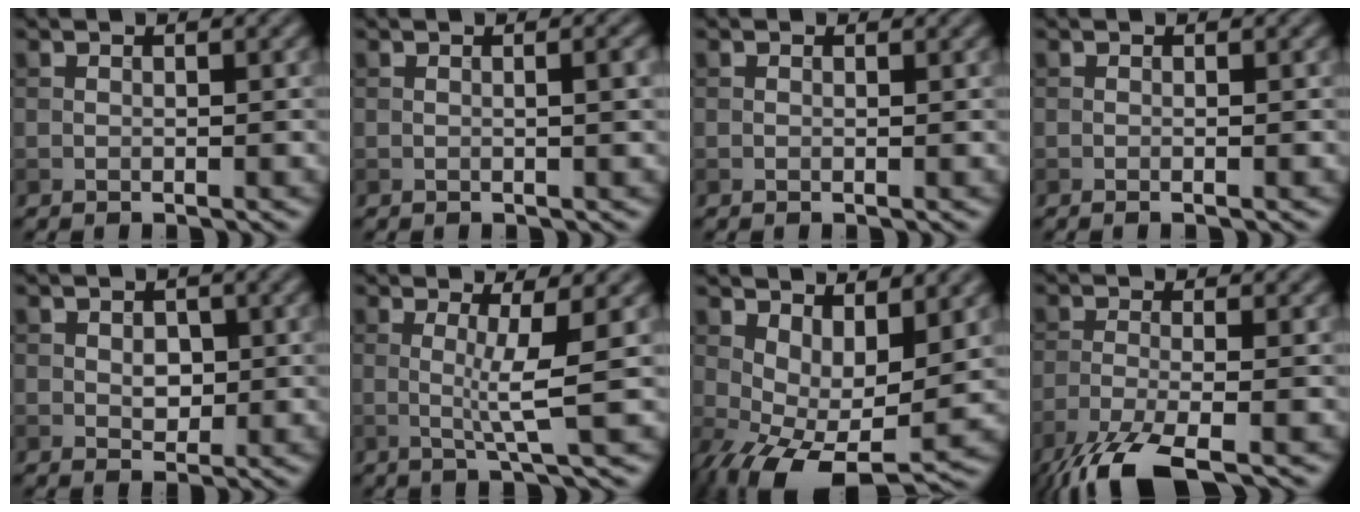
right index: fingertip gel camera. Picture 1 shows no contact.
{"total": 1.8, "force": [0.2, 0.4, 1.7], "torque": [-0.021, 0.005, 0.001]}
{"total": 0.5, "force": [0.4, 0.3, 0.2], "torque": [-0.003, -0.002, 0.003]}
{"total": 0.7, "force": [-0.1, 0.2, 0.7], "torque": [-0.009, -0.004, -0.003]}
{"total": 2.0, "force": [0.2, 1.4, 1.3], "torque": [-0.021, -0.003, 0.007]}
{"total": 3.8, "force": [0.3, 0.3, 3.8], "torque": [-0.069, -0.006, 0.006]}
{"total": 8.3, "force": [-0.5, 3.9, 7.4], "torque": [-0.134, -0.012, -0.002]}
{"total": 7.3, "force": [-5.0, 1.7, 5.1], "torque": [-0.095, -0.018, -0.105]}